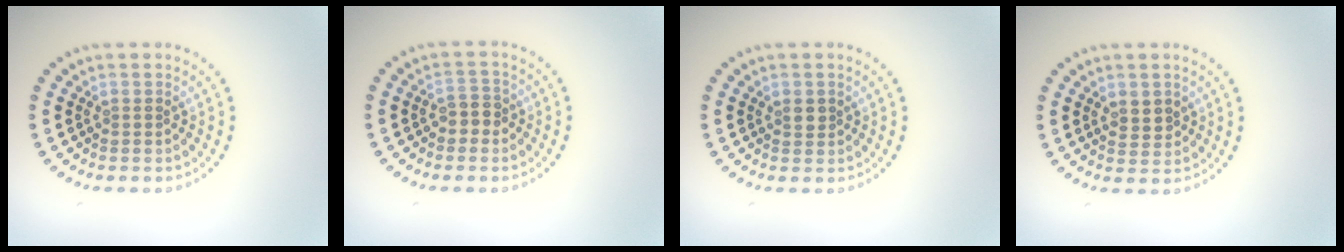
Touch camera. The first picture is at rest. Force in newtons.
{"total": 1.9, "press": 1.8, "slide": 0.6}
{"total": 1.1, "press": 1.0, "slide": 0.4}
{"total": 1.5, "press": 1.4, "slide": 0.5}